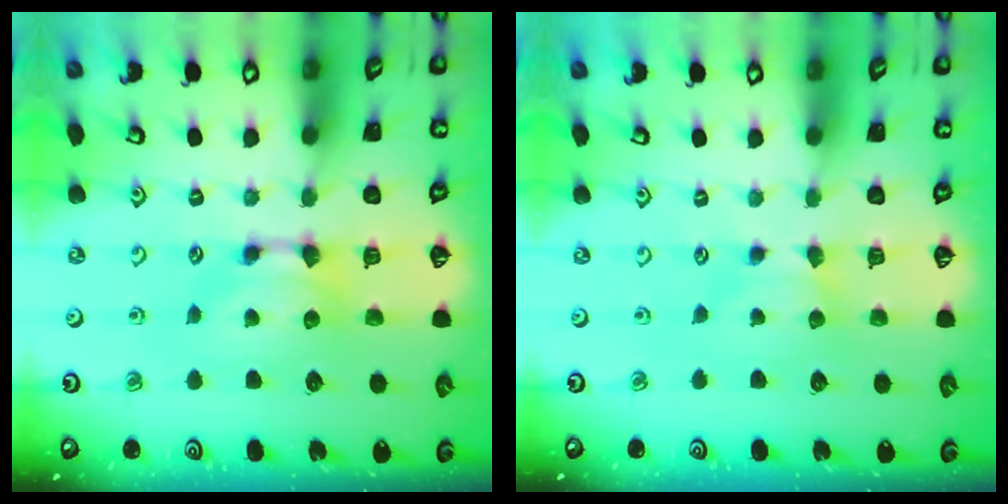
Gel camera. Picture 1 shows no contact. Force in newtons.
{"total": 2.0, "press": 2.0, "slide": 0.5}